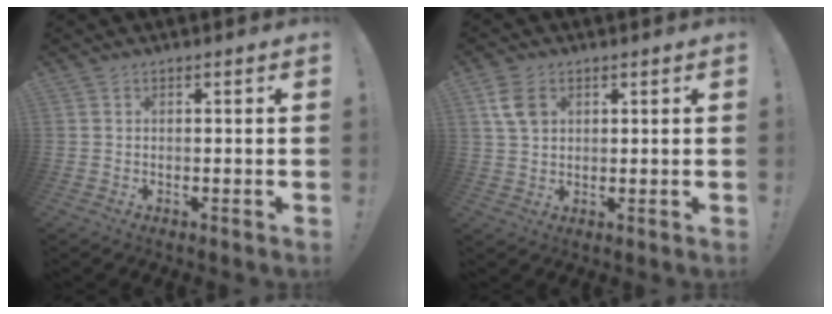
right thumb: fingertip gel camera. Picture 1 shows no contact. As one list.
[{"total": 6.6, "force": [2.4, 4.7, 3.9], "torque": [-0.065, -0.002, 0.045]}]